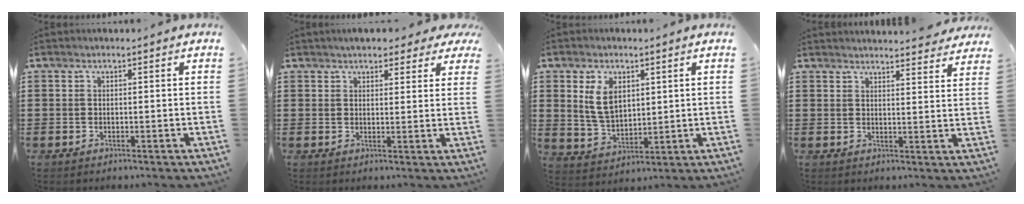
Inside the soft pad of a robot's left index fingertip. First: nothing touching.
{"total": 3.6, "force": [3.2, 1.1, 1.1], "torque": [-0.025, -0.005, 0.058]}
{"total": 6.8, "force": [2.7, 4.2, 4.6], "torque": [-0.103, 0.005, 0.046]}
{"total": 3.6, "force": [3.6, -0.3, 0.3], "torque": [-0.010, -0.020, 0.066]}